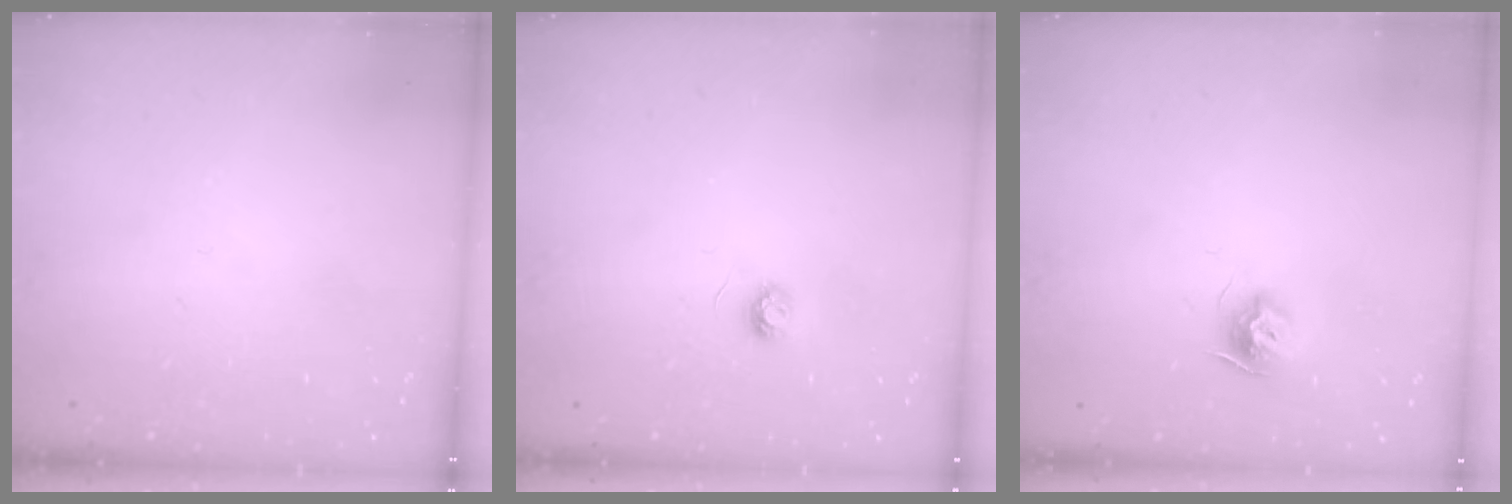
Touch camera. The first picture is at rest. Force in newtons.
{"total": 3.4, "press": 3.4, "slide": 0.4}
{"total": 8.1, "press": 8.1, "slide": 0.2}